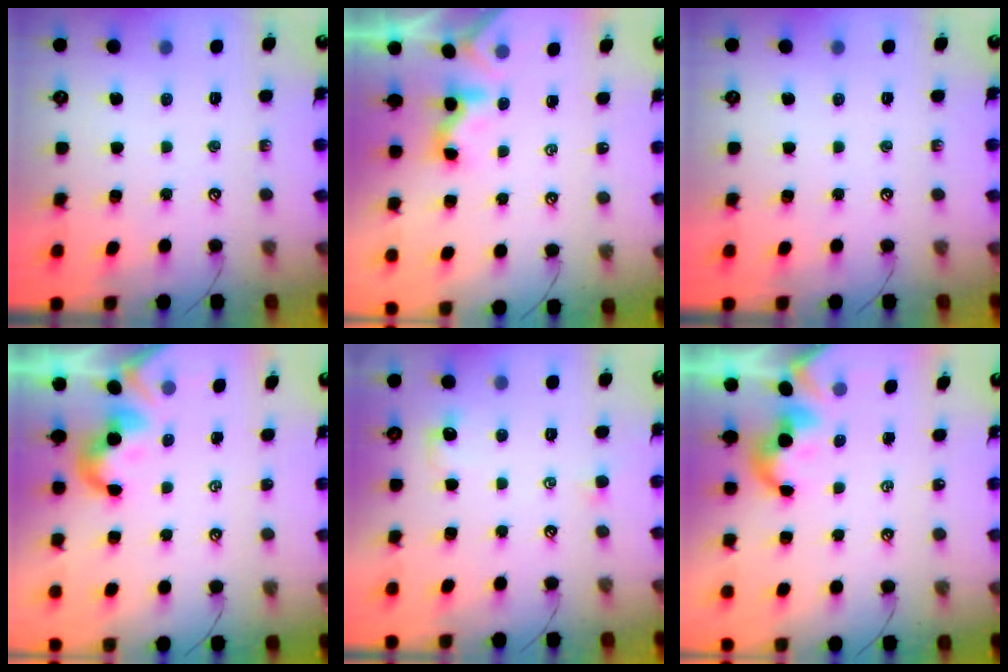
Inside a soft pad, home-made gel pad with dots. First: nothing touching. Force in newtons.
{"total": 1.2, "press": 1.1, "slide": 0.5}
{"total": 0.0}
{"total": 1.9, "press": 1.8, "slide": 0.6}
{"total": 1.2, "press": 0.9, "slide": 0.7}
{"total": 1.7, "press": 1.7, "slide": 0.2}